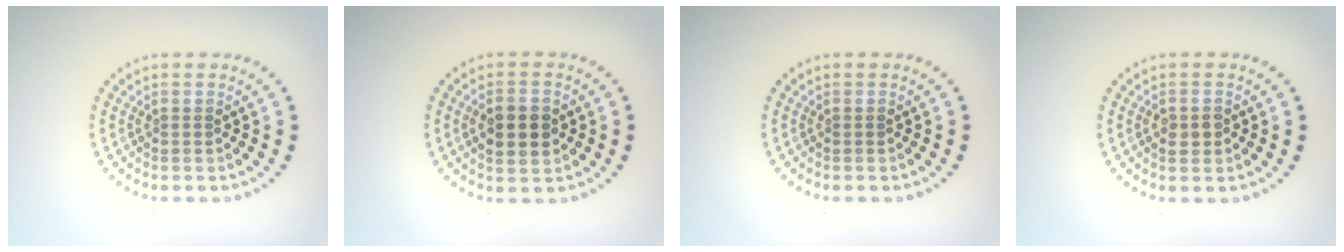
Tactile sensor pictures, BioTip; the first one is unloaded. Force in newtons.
{"total": 3.8, "press": 3.8, "slide": 0.1}
{"total": 0.0}
{"total": 1.5, "press": 1.4, "slide": 0.5}